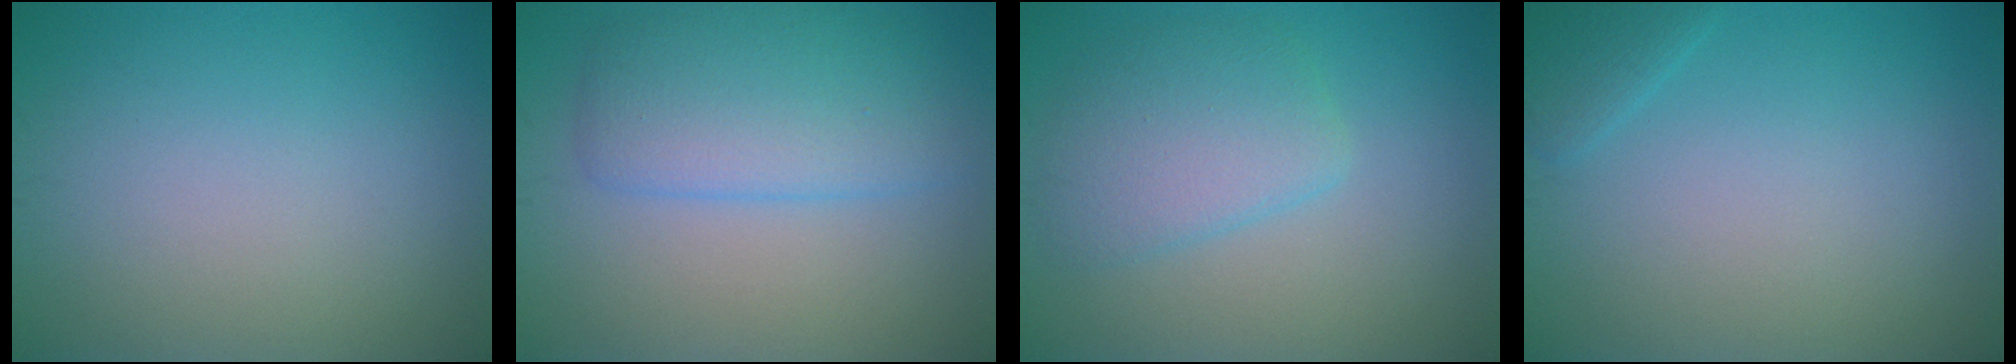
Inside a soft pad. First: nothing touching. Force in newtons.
{"total": 5.3, "press": 5.3, "slide": 0.1}
{"total": 3.9, "press": 3.9, "slide": 0.4}
{"total": 1.3, "press": 1.3, "slide": 0.1}